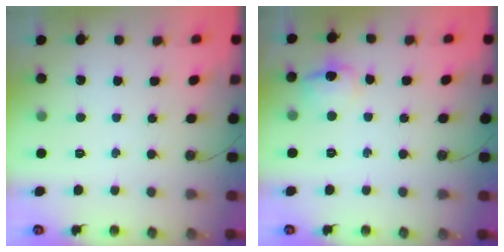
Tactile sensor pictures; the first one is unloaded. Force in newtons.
{"total": 9.0, "press": 9.0, "slide": 0.9}